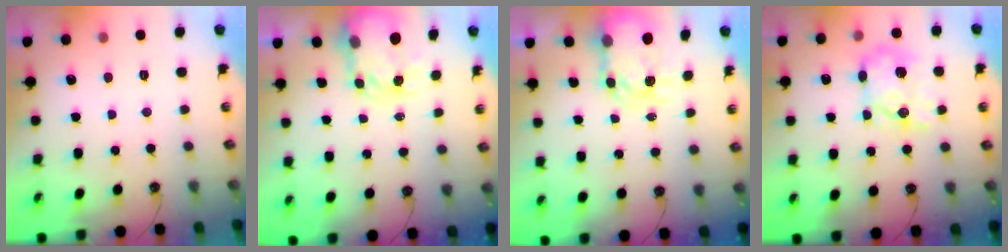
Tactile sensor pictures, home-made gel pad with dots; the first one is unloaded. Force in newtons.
{"total": 5.8, "press": 5.7, "slide": 0.7}
{"total": 6.6, "press": 6.6, "slide": 0.6}
{"total": 14.5, "press": 14.5, "slide": 0.1}